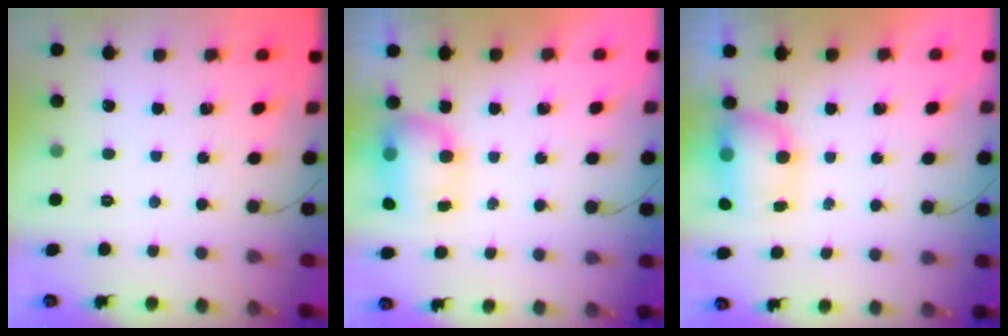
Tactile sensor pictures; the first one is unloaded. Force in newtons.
{"total": 11.7, "press": 9.3, "slide": 7.1}
{"total": 11.5, "press": 8.7, "slide": 7.5}